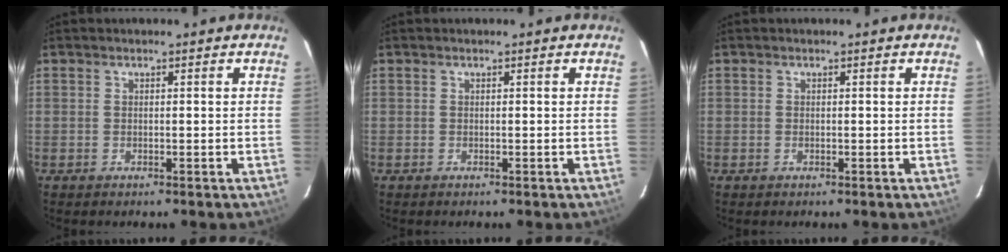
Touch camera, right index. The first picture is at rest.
{"total": 0.0}
{"total": 2.5, "force": [2.1, -1.5, 0.1], "torque": [-0.005, -0.034, 0.009]}